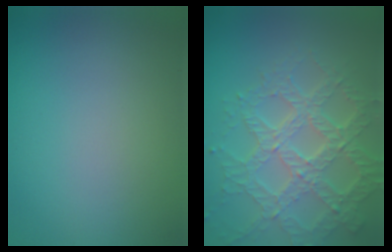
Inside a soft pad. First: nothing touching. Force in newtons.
{"total": 7.2, "press": 5.1, "slide": 5.1}